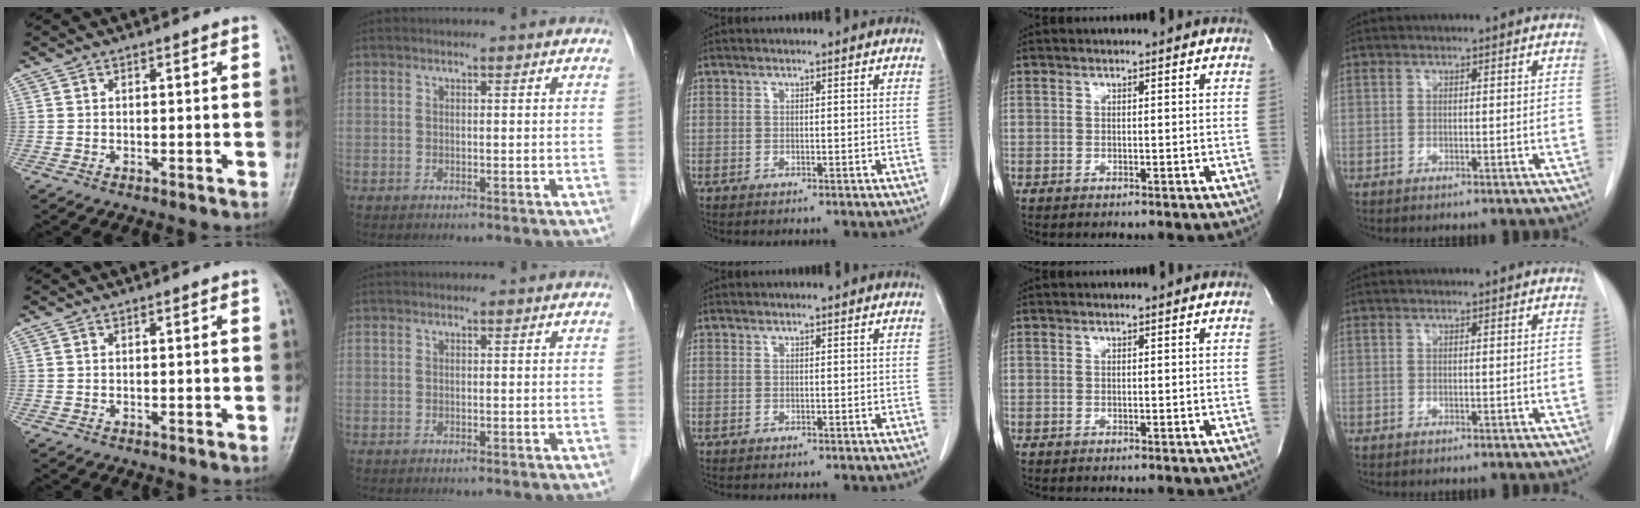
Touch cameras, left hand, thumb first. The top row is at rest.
{}